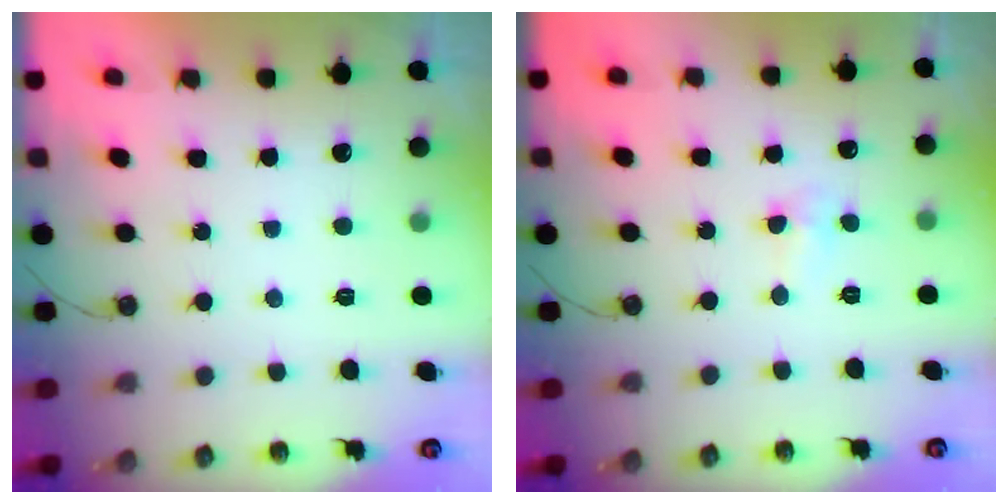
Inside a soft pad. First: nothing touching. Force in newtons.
{"total": 4.3, "press": 2.3, "slide": 3.7}